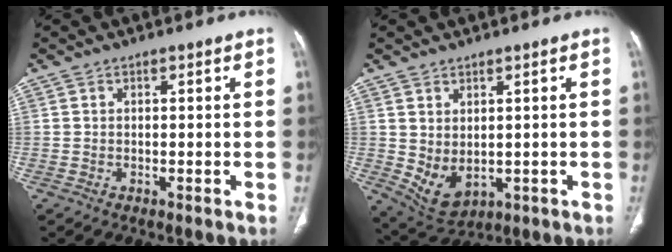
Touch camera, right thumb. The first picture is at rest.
{"total": 6.7, "force": [-0.1, 4.2, 5.3], "torque": [-0.087, -0.007, 0.024]}